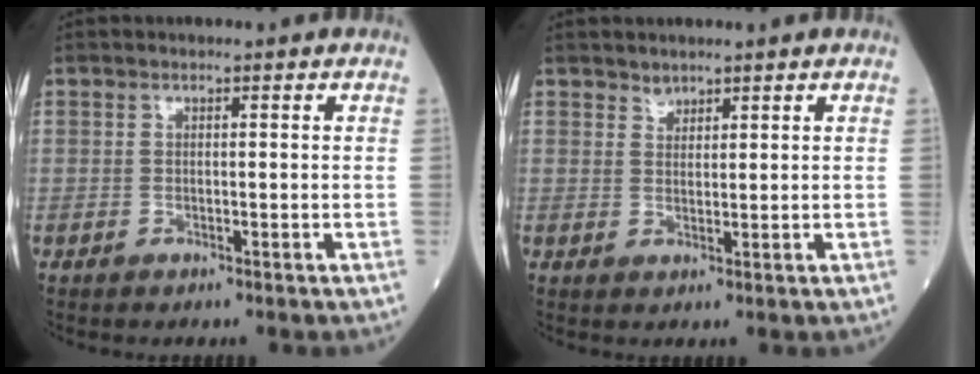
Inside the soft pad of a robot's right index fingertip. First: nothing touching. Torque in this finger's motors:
{"motor_torque": [0.00, 0.00, 0.00, -0.01]}